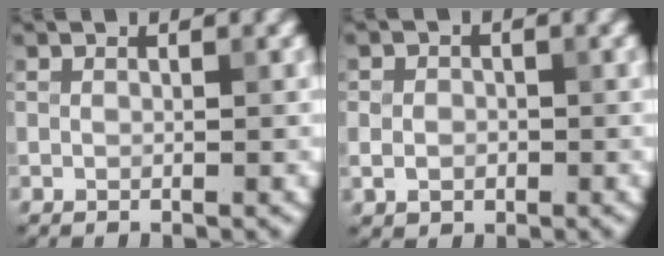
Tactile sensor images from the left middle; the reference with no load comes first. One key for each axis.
{"total": 2.0, "fx": -0.4, "fy": 1.7, "fz": 0.9, "tx": -0.013, "ty": -0.003, "tz": -0.011}